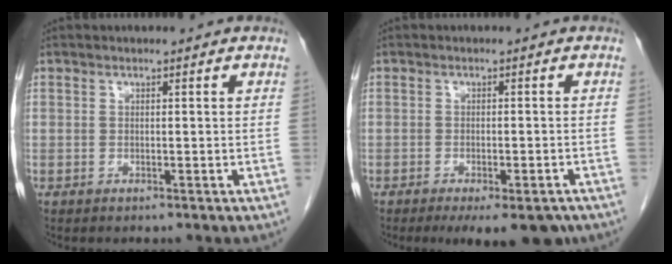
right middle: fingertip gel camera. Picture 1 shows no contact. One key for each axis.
{"total": 8.5, "fx": -6.1, "fy": 2.8, "fz": 5.2, "tx": -0.058, "ty": -0.009, "tz": -0.083}